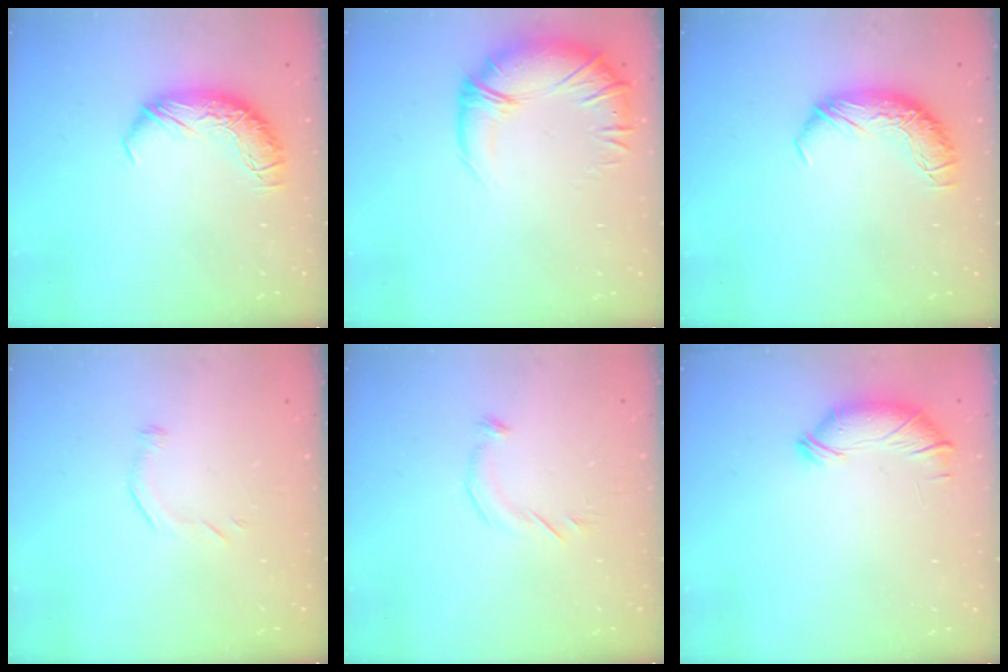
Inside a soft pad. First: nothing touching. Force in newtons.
{"total": 2.7, "press": 0.1, "slide": 2.7}
{"total": 0.0}
{"total": 7.3, "press": 7.3, "slide": 0.7}
{"total": 4.6, "press": 4.4, "slide": 1.2}
{"total": 5.6, "press": 5.5, "slide": 0.7}